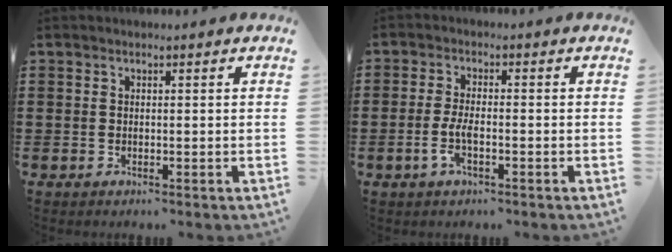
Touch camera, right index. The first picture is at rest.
{"total": 3.7, "force": [-1.4, 1.1, 3.2], "torque": [-0.076, -0.004, -0.031]}